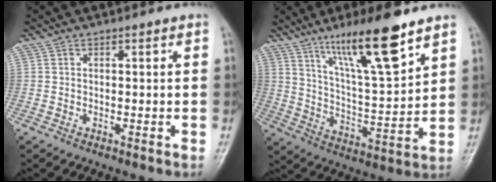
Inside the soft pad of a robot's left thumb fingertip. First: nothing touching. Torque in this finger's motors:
{"motor_torque": [0.55, 0.40, 1.40, -1.37, 0.17]}